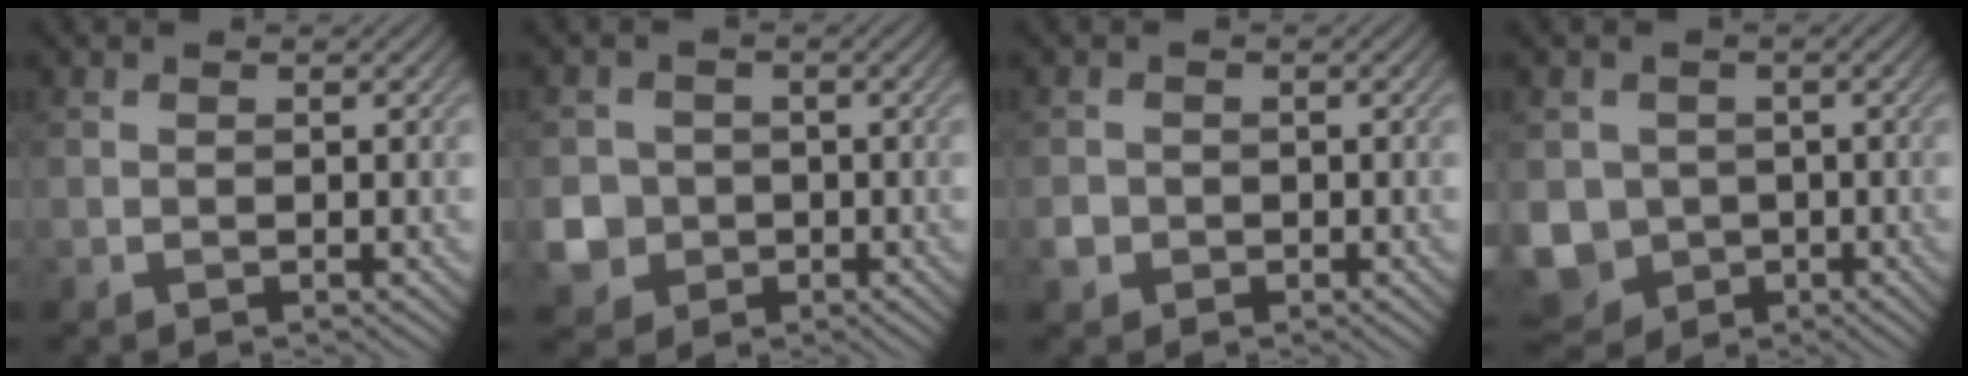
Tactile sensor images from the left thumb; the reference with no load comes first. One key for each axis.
{"total": 6.5, "fx": -1.8, "fy": 6.0, "fz": 1.7, "tx": -0.056, "ty": -0.019, "tz": -0.054}
{"total": 1.7, "fx": -0.6, "fy": 1.5, "fz": 0.4, "tx": -0.005, "ty": -0.004, "tz": -0.015}
{"total": 7.5, "fx": -1.6, "fy": 6.8, "fz": 2.9, "tx": -0.088, "ty": -0.029, "tz": -0.039}